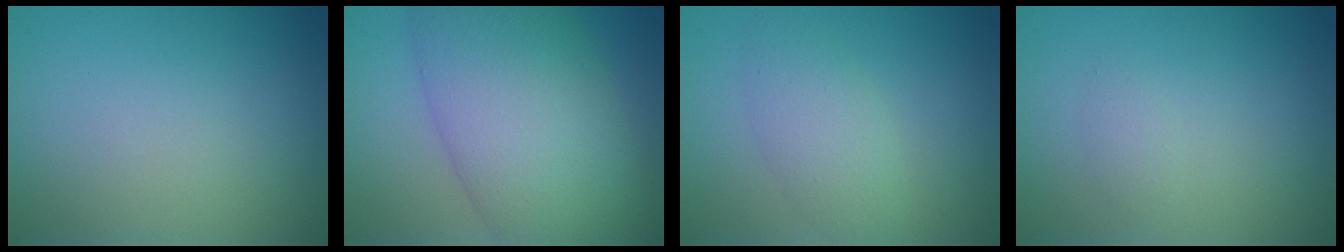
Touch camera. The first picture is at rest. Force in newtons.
{"total": 11.9, "press": 11.9, "slide": 0.3}
{"total": 2.9, "press": 2.9, "slide": 0.1}
{"total": 0.8, "press": 0.8, "slide": 0.0}